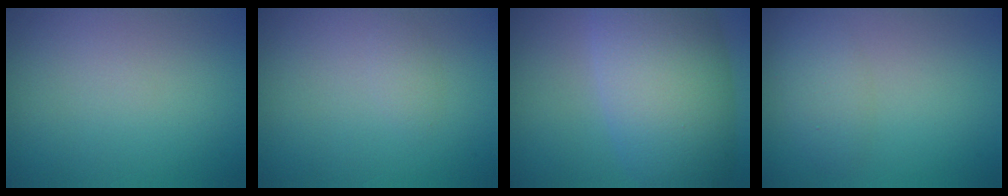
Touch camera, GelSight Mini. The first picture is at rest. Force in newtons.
{"total": 0.8, "press": 0.8, "slide": 0.0}
{"total": 10.9, "press": 10.9, "slide": 0.5}
{"total": 2.2, "press": 2.2, "slide": 0.1}